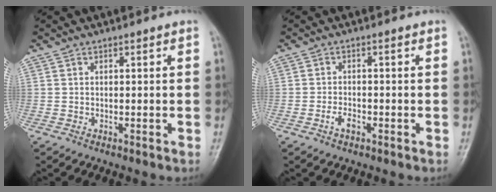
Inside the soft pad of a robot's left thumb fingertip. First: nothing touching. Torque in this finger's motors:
{"motor_torque": [-0.14, 0.21, 0.29, 0.21, 0.07]}